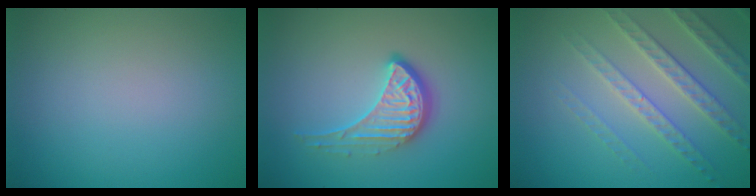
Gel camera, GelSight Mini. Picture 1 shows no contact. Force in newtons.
{"total": 4.1, "press": 3.0, "slide": 2.8}
{"total": 4.4, "press": 4.0, "slide": 1.9}